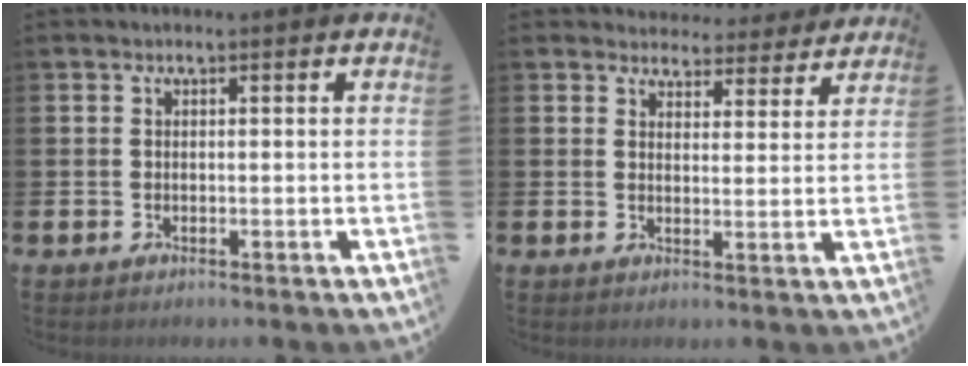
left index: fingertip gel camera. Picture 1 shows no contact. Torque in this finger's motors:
{"motor_torque": [0.98, -1.16, 0.38, 0.00]}